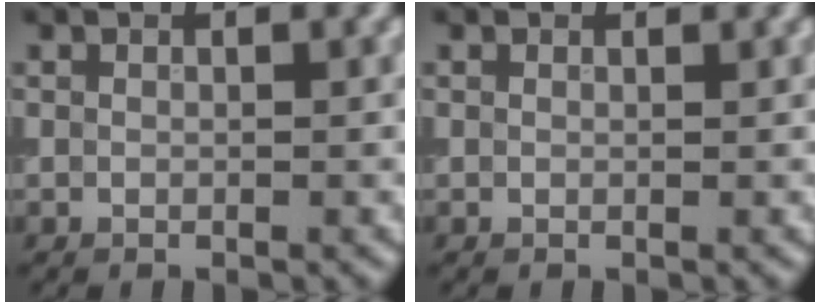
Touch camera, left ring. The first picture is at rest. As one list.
[{"total": 0.7, "force": [0.7, 0.2, 0.1], "torque": [-0.002, -0.005, 0.005]}]